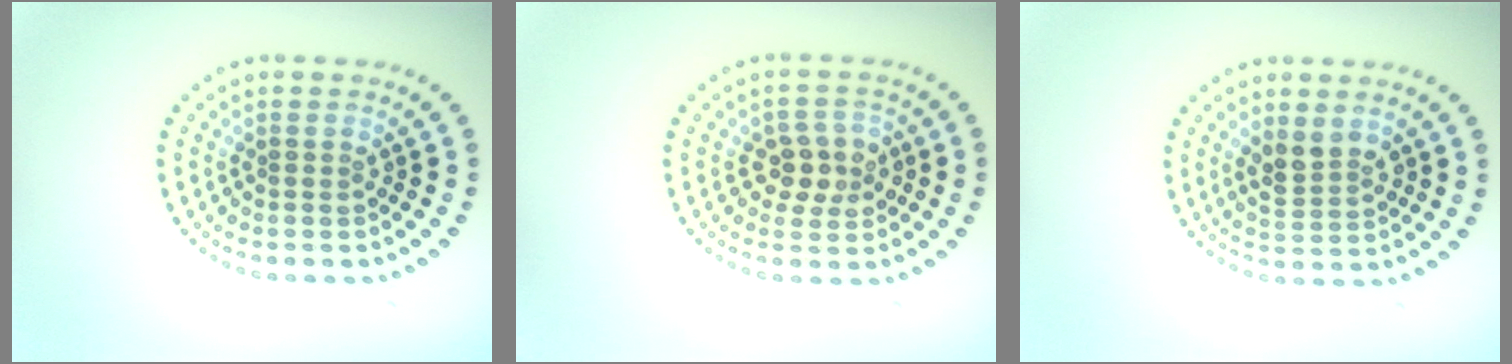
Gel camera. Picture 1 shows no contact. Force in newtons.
{"total": 2.7, "press": 2.7, "slide": 0.6}
{"total": 2.6, "press": 2.4, "slide": 0.9}